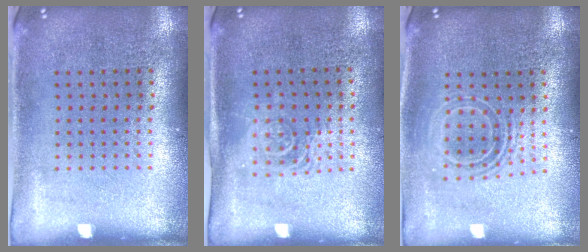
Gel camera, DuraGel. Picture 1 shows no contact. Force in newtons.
{"total": 1.5, "press": 1.2, "slide": 0.9}
{"total": 1.8, "press": 1.4, "slide": 1.2}